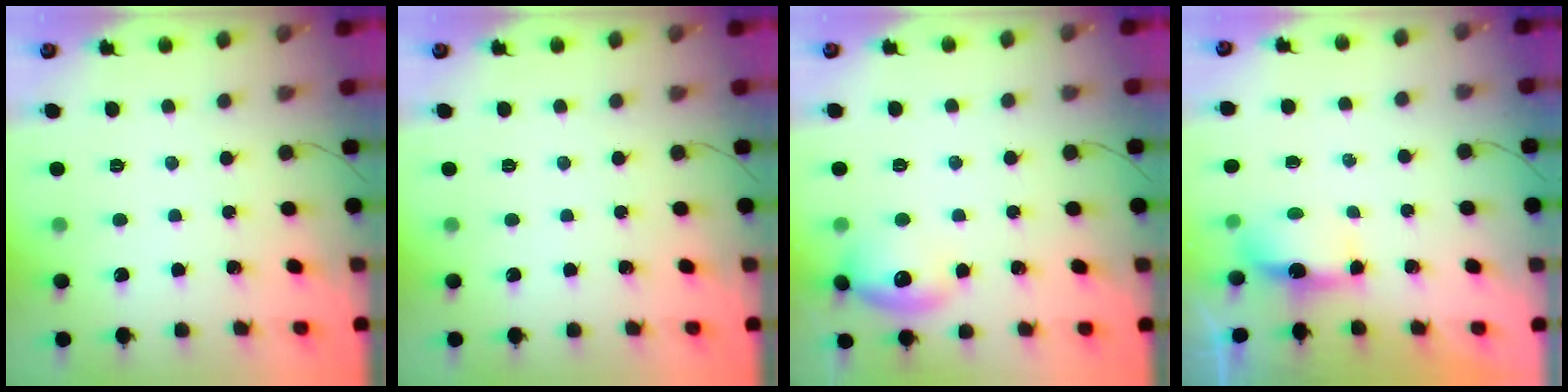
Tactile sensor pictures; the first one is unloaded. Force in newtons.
{"total": 0.0}
{"total": 12.6, "press": 12.6, "slide": 0.9}
{"total": 5.2, "press": 5.1, "slide": 0.5}